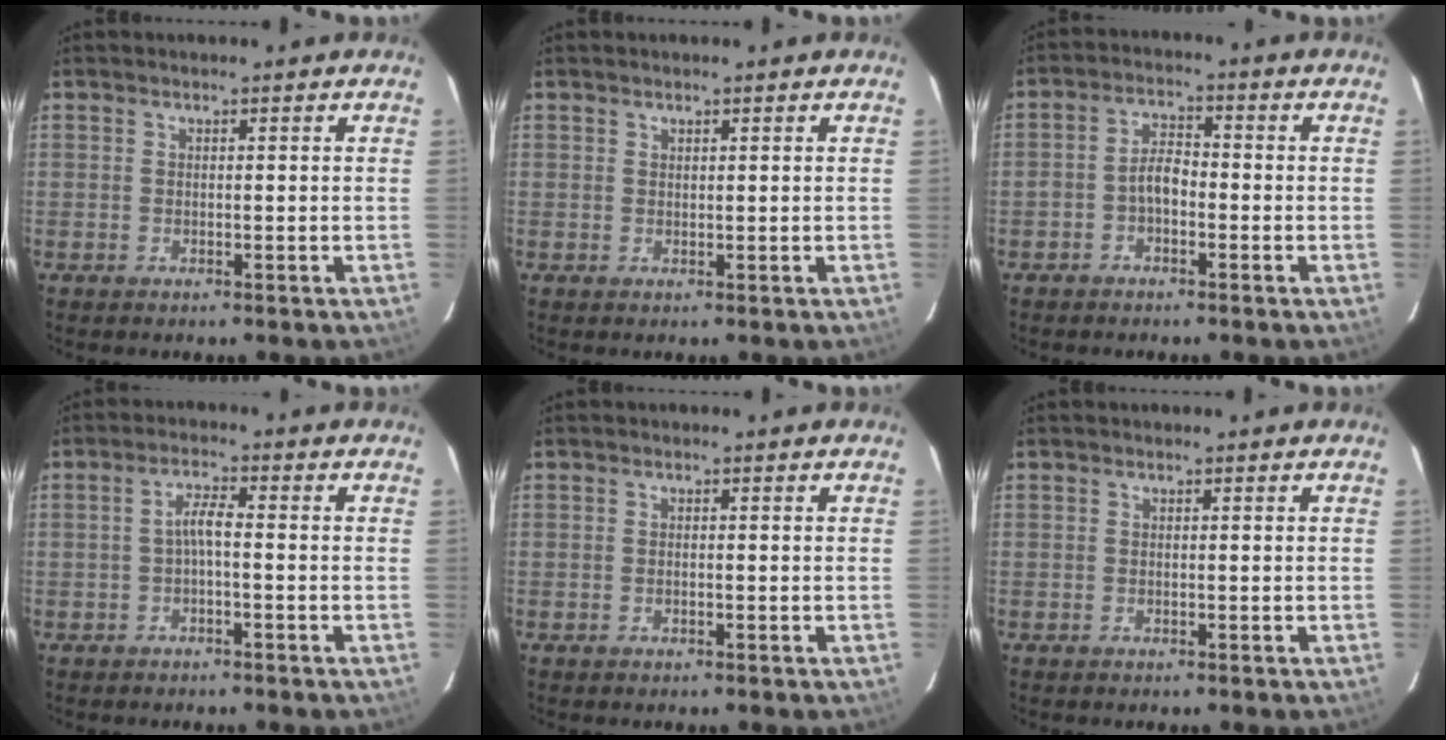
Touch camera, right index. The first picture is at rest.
{"total": 0.6, "force": [0.5, 0.3, 0.0], "torque": [-0.001, 0.001, 0.010]}
{"total": 3.7, "force": [-1.7, 2.0, 2.7], "torque": [-0.054, 0.013, -0.033]}
{"total": 2.7, "force": [-0.9, 0.3, 2.5], "torque": [-0.052, 0.007, -0.016]}
{"total": 0.6, "force": [-0.3, 0.5, 0.3], "torque": [-0.006, 0.000, -0.004]}
{"total": 0.0}